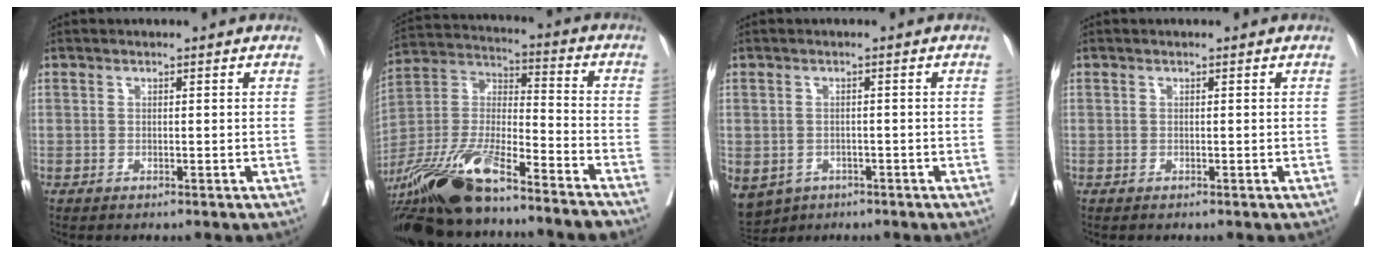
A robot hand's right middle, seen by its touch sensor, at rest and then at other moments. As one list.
[{"total": 22.7, "force": [-17.3, 3.3, 14.3], "torque": [-0.301, -0.024, -0.319]}, {"total": 11.7, "force": [-5.8, 9.2, 4.2], "torque": [-0.127, -0.011, -0.074]}, {"total": 0.0}]